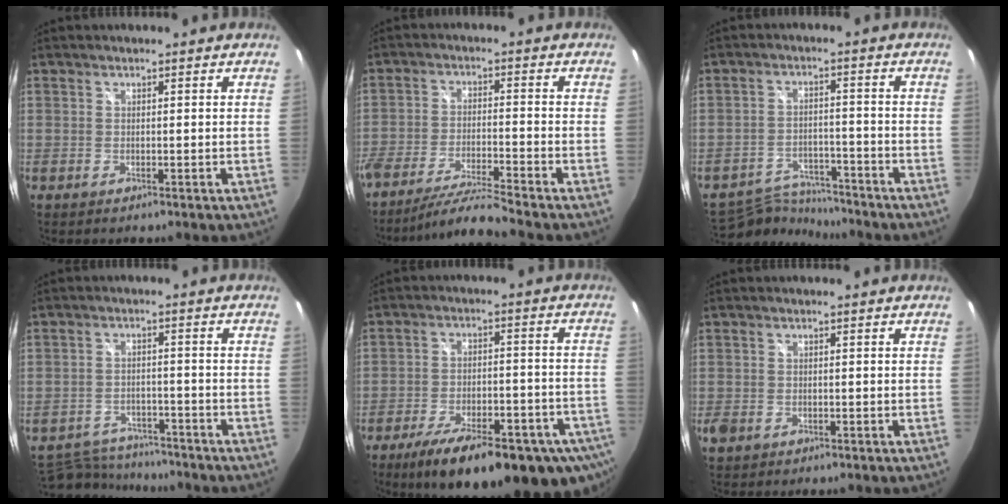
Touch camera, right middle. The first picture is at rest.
{"total": 8.5, "force": [-7.6, -1.7, 3.3], "torque": [-0.080, -0.007, -0.140]}
{"total": 9.0, "force": [-8.6, 2.1, 1.5], "torque": [-0.051, 0.001, -0.141]}
{"total": 11.3, "force": [-10.0, 4.3, 3.0], "torque": [-0.082, 0.004, -0.148]}
{"total": 23.9, "force": [-15.4, 8.0, 16.4], "torque": [-0.269, -0.056, -0.206]}
{"total": 2.2, "force": [-1.2, 1.5, 1.0], "torque": [-0.022, -0.005, -0.023]}